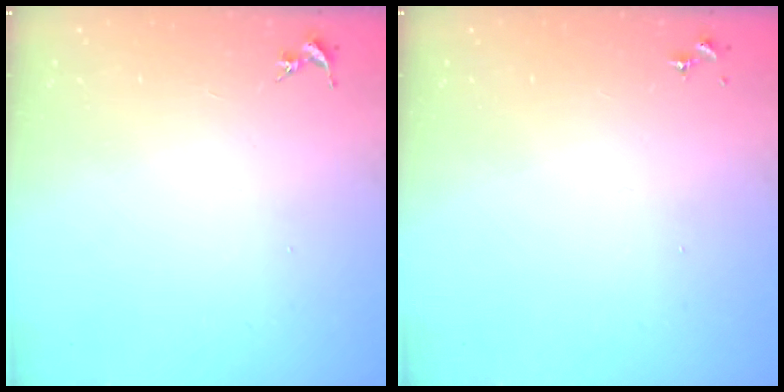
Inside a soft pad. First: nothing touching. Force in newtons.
{"total": 0.0}